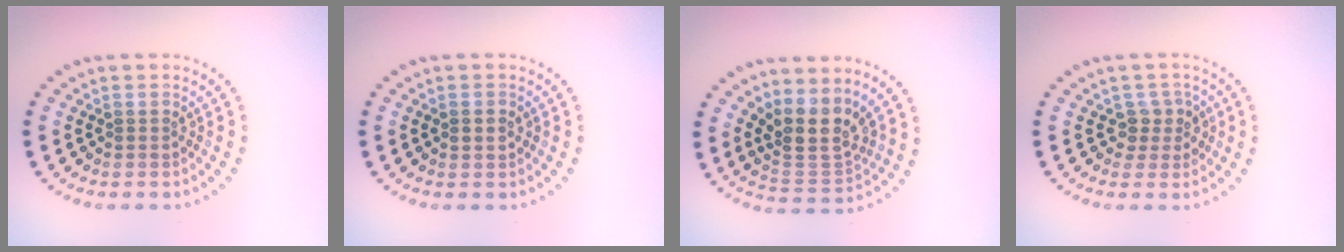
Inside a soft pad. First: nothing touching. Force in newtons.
{"total": 1.5, "press": 1.5, "slide": 0.1}
{"total": 3.9, "press": 3.2, "slide": 2.2}
{"total": 2.1, "press": 1.6, "slide": 1.3}